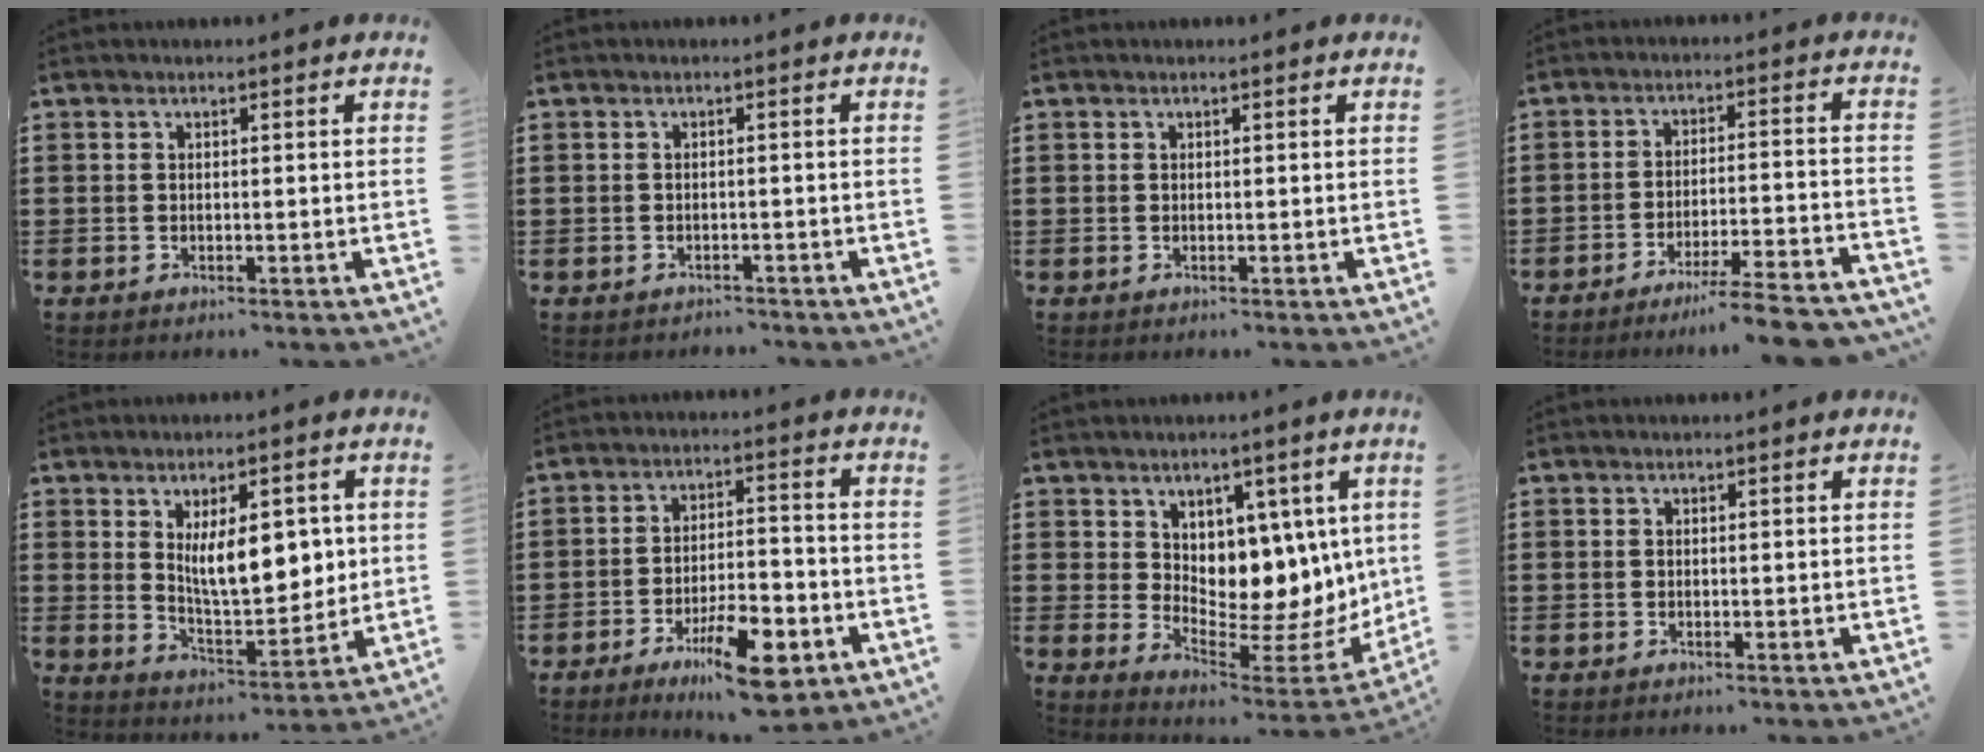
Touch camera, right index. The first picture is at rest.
{"total": 1.1, "force": [-1.0, 0.4, -0.1], "torque": [-0.001, 0.005, -0.025]}
{"total": 0.0}
{"total": 6.7, "force": [-5.9, -0.5, 3.2], "torque": [-0.046, -0.007, -0.110]}
{"total": 10.3, "force": [2.4, 4.3, 9.0], "torque": [-0.144, -0.002, 0.038]}
{"total": 10.3, "force": [-5.6, 3.6, 7.8], "torque": [-0.140, 0.015, -0.096]}
{"total": 7.0, "force": [4.9, 4.5, 2.0], "torque": [-0.051, -0.066, 0.092]}
{"total": 0.0}